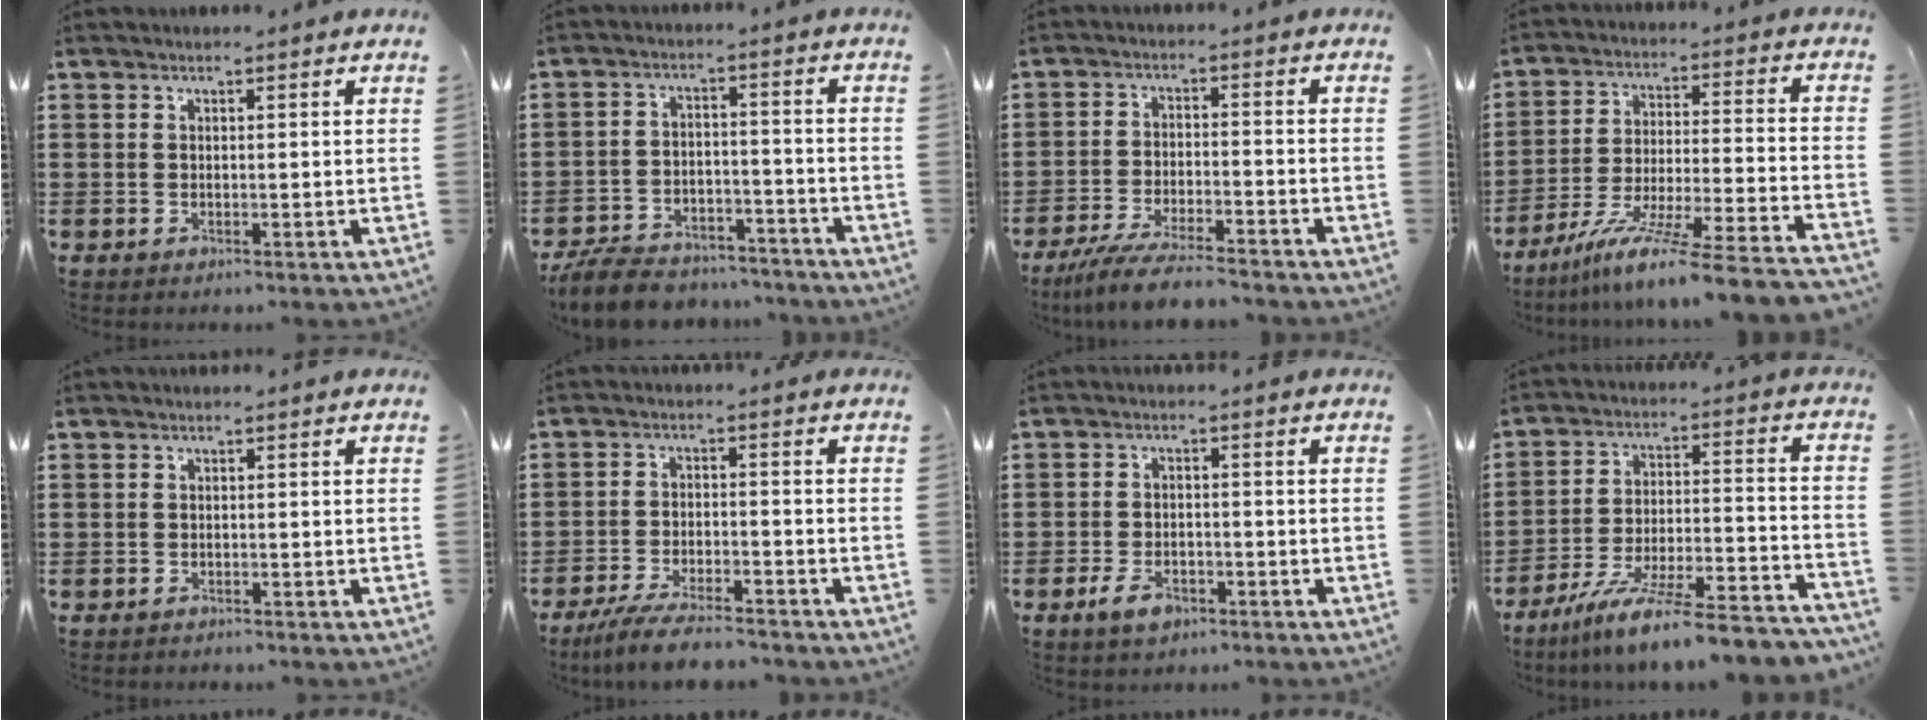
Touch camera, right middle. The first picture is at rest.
{"total": 7.7, "force": [-7.4, 1.7, 1.6], "torque": [-0.033, 0.019, -0.145]}
{"total": 6.6, "force": [-5.9, 0.5, 3.0], "torque": [-0.064, -0.006, -0.113]}
{"total": 10.8, "force": [-8.8, -0.9, 6.3], "torque": [-0.113, -0.008, -0.175]}
{"total": 0.8, "force": [-0.7, 0.3, -0.1], "torque": [0.002, 0.003, -0.016]}
{"total": 6.1, "force": [-5.4, 0.5, 2.7], "torque": [-0.062, -0.008, -0.105]}
{"total": 3.8, "force": [-2.2, 2.0, 2.4], "torque": [-0.046, 0.003, -0.043]}
{"total": 10.3, "force": [-8.7, -0.1, 5.6], "torque": [-0.092, 0.001, -0.170]}